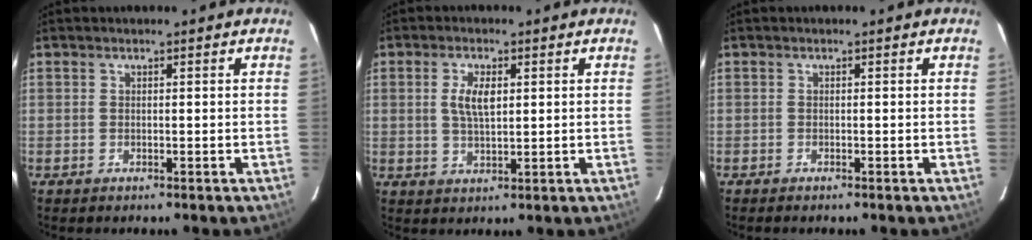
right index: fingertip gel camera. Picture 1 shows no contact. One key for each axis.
{"total": 4.8, "fx": 1.1, "fy": 2.0, "fz": 4.2, "tx": -0.079, "ty": 0.003, "tz": 0.021}
{"total": 0.5, "fx": -0.5, "fy": 0.0, "fz": 0.2, "tx": -0.002, "ty": -0.001, "tz": -0.009}